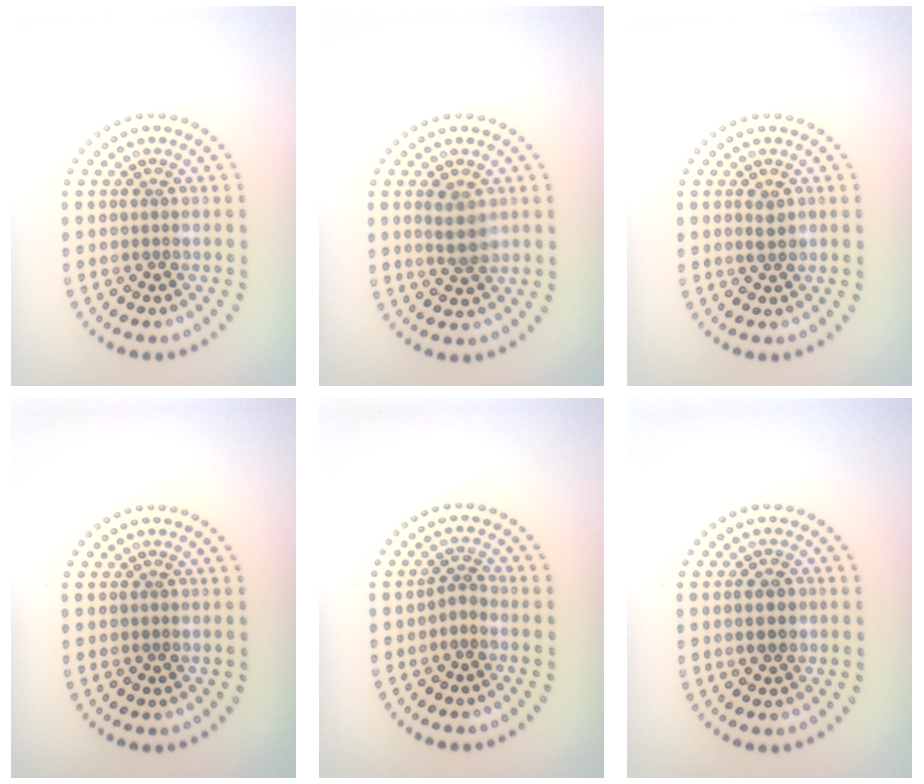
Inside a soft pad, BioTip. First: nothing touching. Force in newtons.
{"total": 2.6, "press": 2.5, "slide": 0.8}
{"total": 1.2, "press": 1.2, "slide": 0.1}
{"total": 0.0}
{"total": 1.6, "press": 1.1, "slide": 1.1}
{"total": 2.2, "press": 2.1, "slide": 0.1}